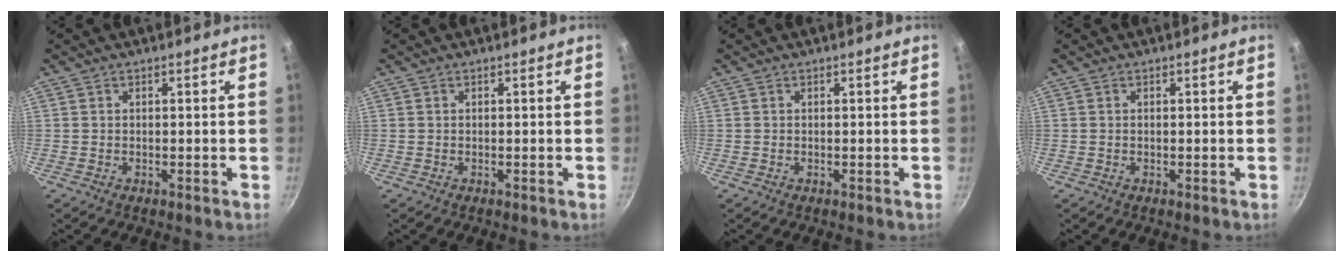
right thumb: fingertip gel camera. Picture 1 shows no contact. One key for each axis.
{"total": 0.0}
{"total": 0.0}
{"total": 0.0}